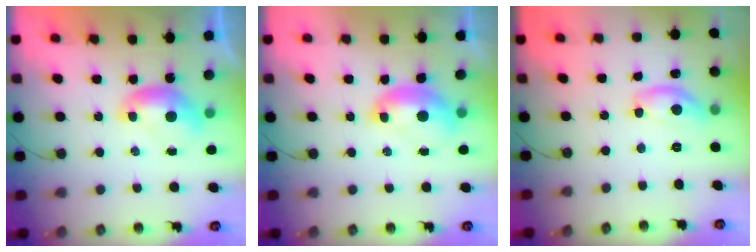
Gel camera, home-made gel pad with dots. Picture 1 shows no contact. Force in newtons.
{"total": 2.0, "press": 1.9, "slide": 0.7}
{"total": 7.2, "press": 7.2, "slide": 0.4}